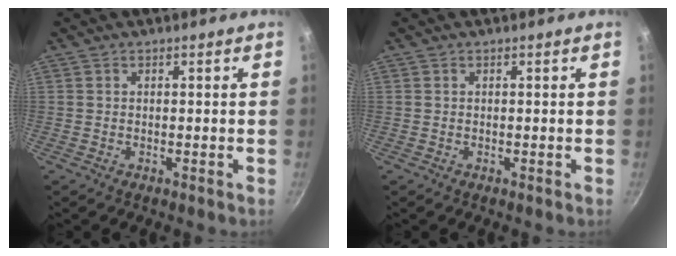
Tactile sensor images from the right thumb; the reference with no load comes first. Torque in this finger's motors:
{"motor_torque": [-0.04, -0.04, 0.10, -0.06, 0.00]}